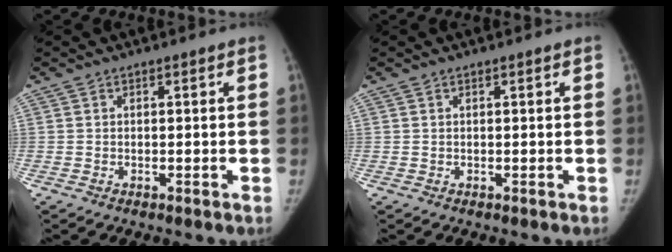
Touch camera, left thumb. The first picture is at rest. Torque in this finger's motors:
{"motor_torque": [0.11, 0.00, 0.10, -0.16, 0.02]}